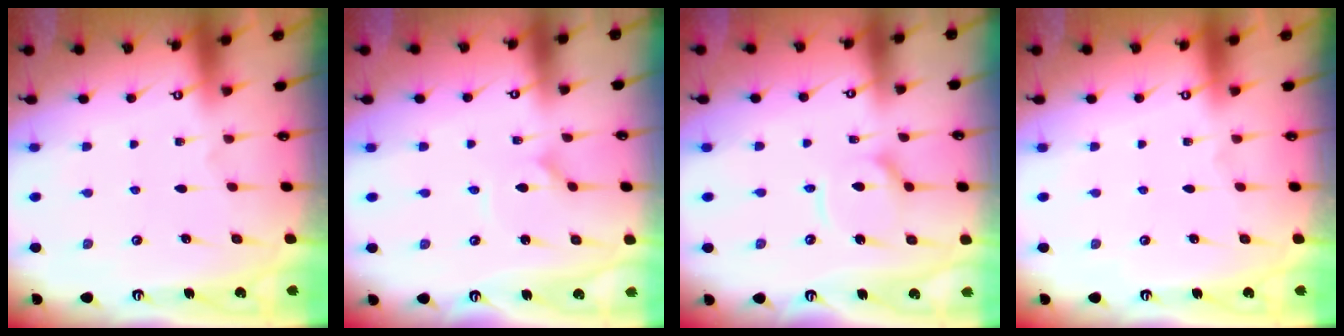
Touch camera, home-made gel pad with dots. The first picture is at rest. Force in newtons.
{"total": 1.0, "press": 1.0, "slide": 0.0}
{"total": 8.6, "press": 8.6, "slide": 0.9}
{"total": 0.0}